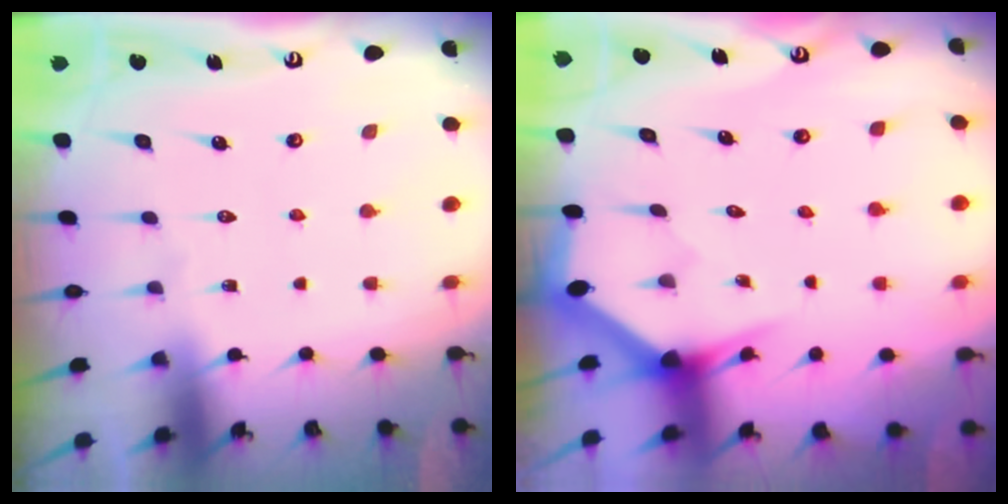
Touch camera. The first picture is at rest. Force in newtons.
{"total": 2.9, "press": 2.9, "slide": 0.0}